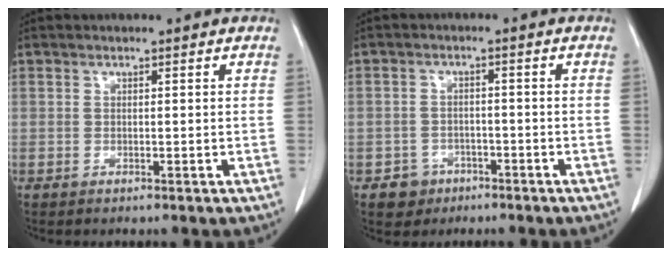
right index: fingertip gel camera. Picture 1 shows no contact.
{"total": 3.8, "force": [-2.1, 3.2, 0.0], "torque": [0.004, 0.015, -0.029]}